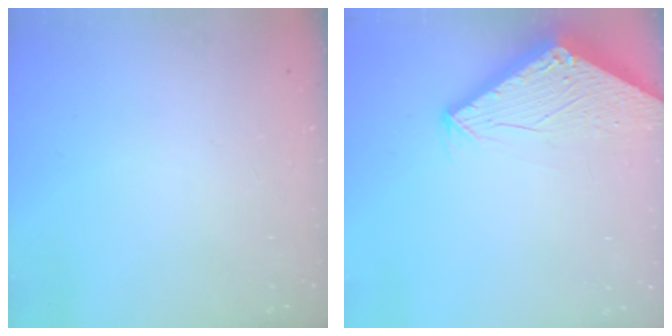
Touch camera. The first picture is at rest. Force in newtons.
{"total": 2.8, "press": 2.8, "slide": 0.1}